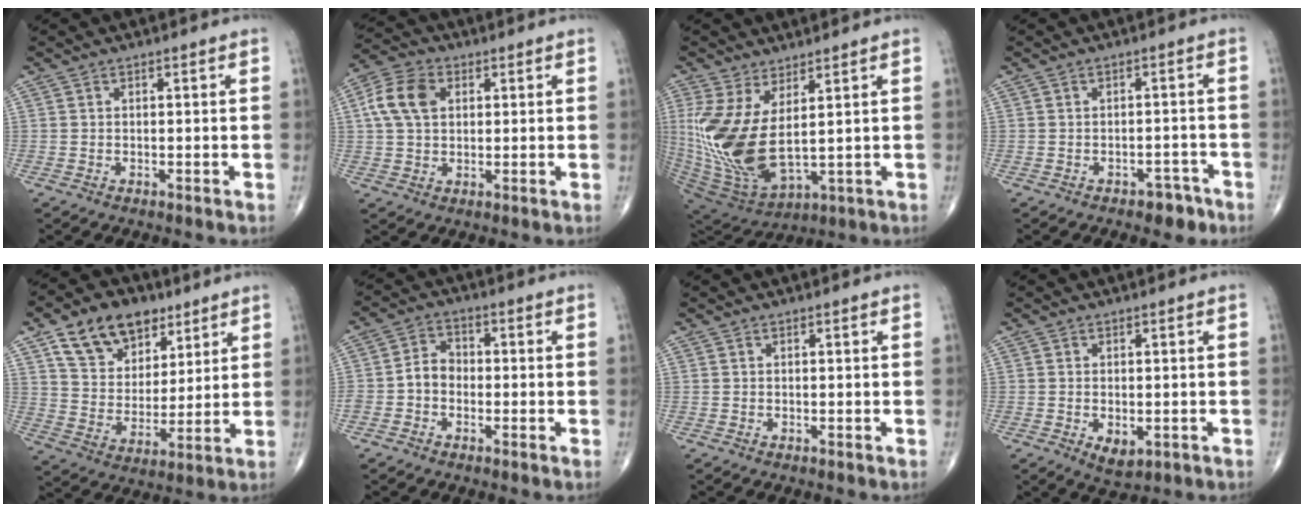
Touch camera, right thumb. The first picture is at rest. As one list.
[{"total": 8.9, "force": [2.1, 6.2, 6.0], "torque": [-0.114, 0.012, 0.035]}, {"total": 16.1, "force": [2.7, 7.4, 14.0], "torque": [-0.312, -0.037, 0.076]}, {"total": 3.8, "force": [-2.5, 2.2, 1.8], "torque": [-0.006, 0.020, -0.028]}, {"total": 15.6, "force": [8.8, 10.3, 7.6], "torque": [-0.095, -0.030, 0.159]}, {"total": 4.9, "force": [-1.4, 3.9, 2.6], "torque": [-0.034, 0.023, -0.035]}, {"total": 0.0}, {"total": 3.9, "force": [-1.1, 2.2, 3.0], "torque": [-0.045, -0.007, -0.008]}]